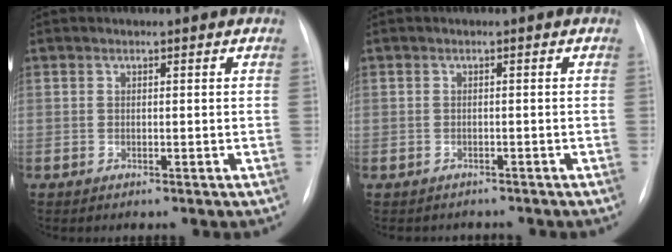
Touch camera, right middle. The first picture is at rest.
{"total": 2.5, "force": [-2.1, 1.3, -0.1], "torque": [-0.007, 0.002, -0.032]}